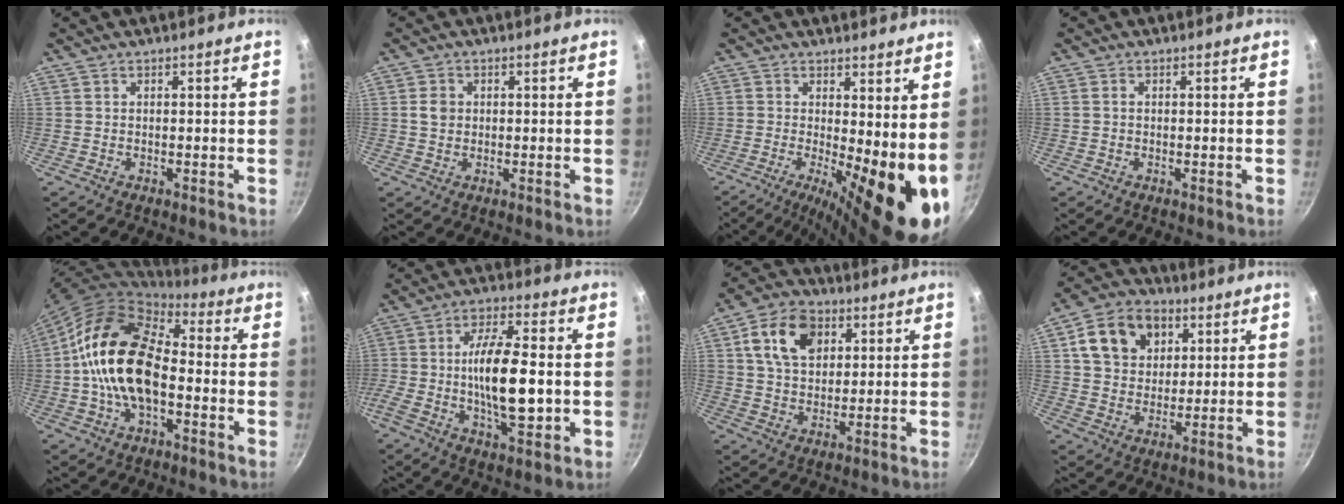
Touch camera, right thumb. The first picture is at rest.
{"total": 2.8, "force": [0.3, 2.4, 1.5], "torque": [-0.018, 0.004, 0.002]}
{"total": 14.1, "force": [-1.1, 4.3, 13.4], "torque": [-0.168, -0.018, -0.014]}
{"total": 0.7, "force": [0.0, 0.6, 0.5], "torque": [-0.008, 0.004, -0.002]}
{"total": 18.6, "force": [-1.3, 11.4, 14.6], "torque": [-0.237, 0.034, -0.040]}
{"total": 16.5, "force": [-1.4, 6.3, 15.2], "torque": [-0.270, 0.016, -0.030]}
{"total": 12.0, "force": [4.0, 8.5, 7.6], "torque": [-0.110, 0.002, 0.062]}
{"total": 14.3, "force": [4.7, 11.8, 6.6], "torque": [-0.088, 0.001, 0.069]}